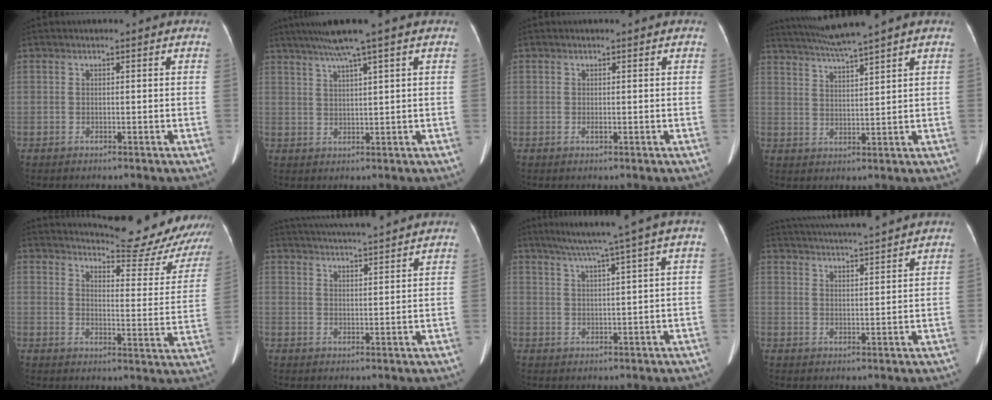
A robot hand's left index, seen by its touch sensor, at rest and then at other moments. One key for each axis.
{"total": 6.8, "fx": 4.8, "fy": -1.3, "fz": 4.6, "tx": -0.078, "ty": 0.021, "tz": 0.082}
{"total": 0.8, "fx": 0.3, "fy": 0.3, "fz": 0.7, "tx": -0.016, "ty": 0.004, "tz": 0.000}
{"total": 7.9, "fx": 6.9, "fy": -1.7, "fz": 3.4, "tx": -0.065, "ty": 0.009, "tz": 0.123}
{"total": 19.7, "fx": 18.9, "fy": 2.6, "fz": 5.0, "tx": -0.054, "ty": -0.088, "tz": 0.210}
{"total": 15.3, "fx": 14.2, "fy": 0.8, "fz": 5.6, "tx": -0.101, "ty": 0.032, "tz": 0.203}
{"total": 7.5, "fx": 5.3, "fy": -2.0, "fz": 4.9, "tx": -0.076, "ty": 0.014, "tz": 0.080}
{"total": 15.3, "fx": 14.2, "fy": 0.3, "fz": 5.7, "tx": -0.108, "ty": 0.025, "tz": 0.207}